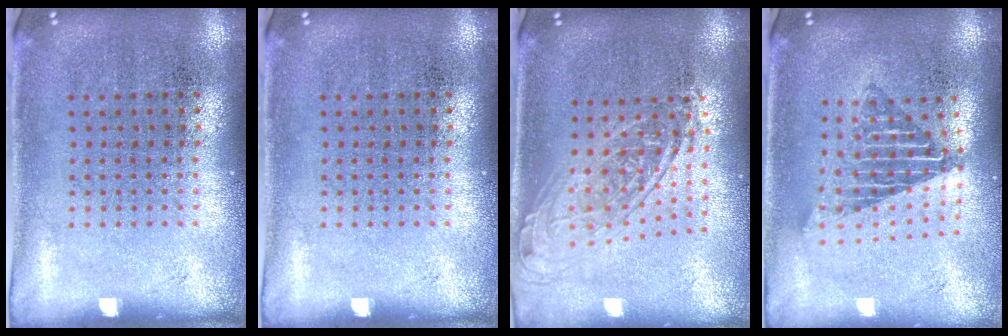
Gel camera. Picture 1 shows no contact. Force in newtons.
{"total": 0.0}
{"total": 1.8, "press": 1.4, "slide": 1.0}
{"total": 1.7, "press": 1.4, "slide": 1.0}